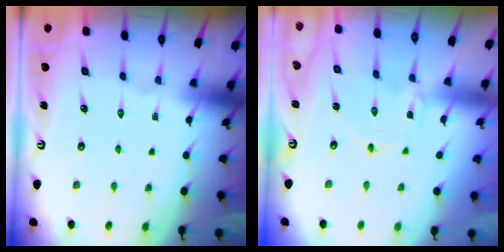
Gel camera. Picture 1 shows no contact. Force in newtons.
{"total": 0.0}